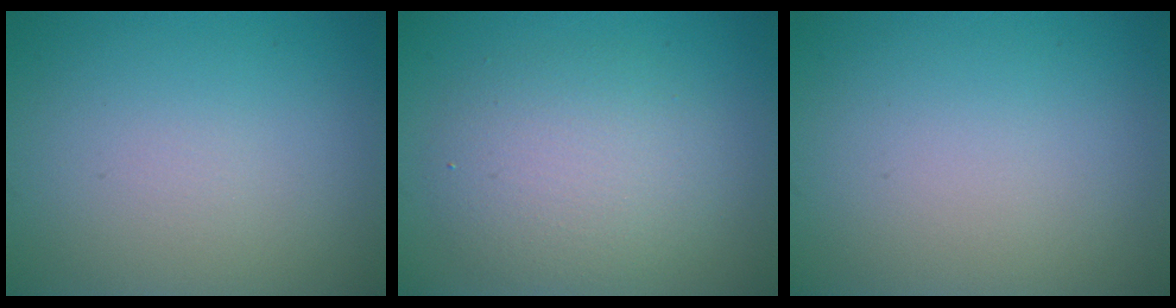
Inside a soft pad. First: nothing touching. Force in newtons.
{"total": 4.6, "press": 4.6, "slide": 0.3}
{"total": 0.0}